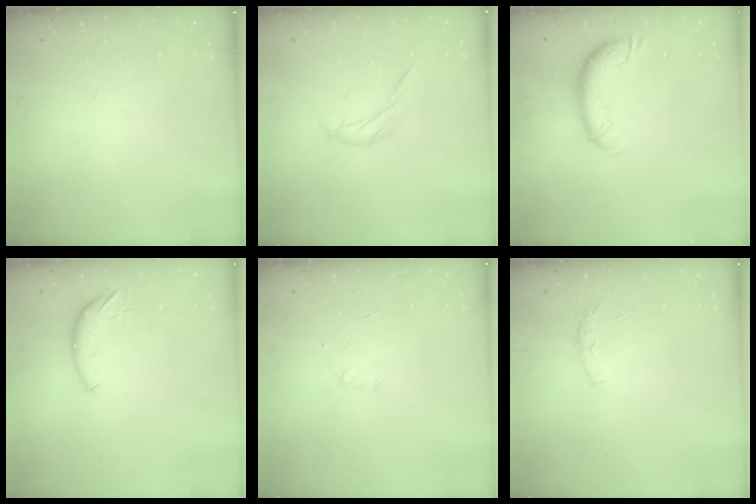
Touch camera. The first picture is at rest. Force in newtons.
{"total": 6.3, "press": 6.2, "slide": 1.0}
{"total": 10.3, "press": 10.3, "slide": 0.8}
{"total": 7.5, "press": 7.5, "slide": 0.6}
{"total": 2.9, "press": 2.8, "slide": 0.7}
{"total": 5.6, "press": 5.5, "slide": 1.1}